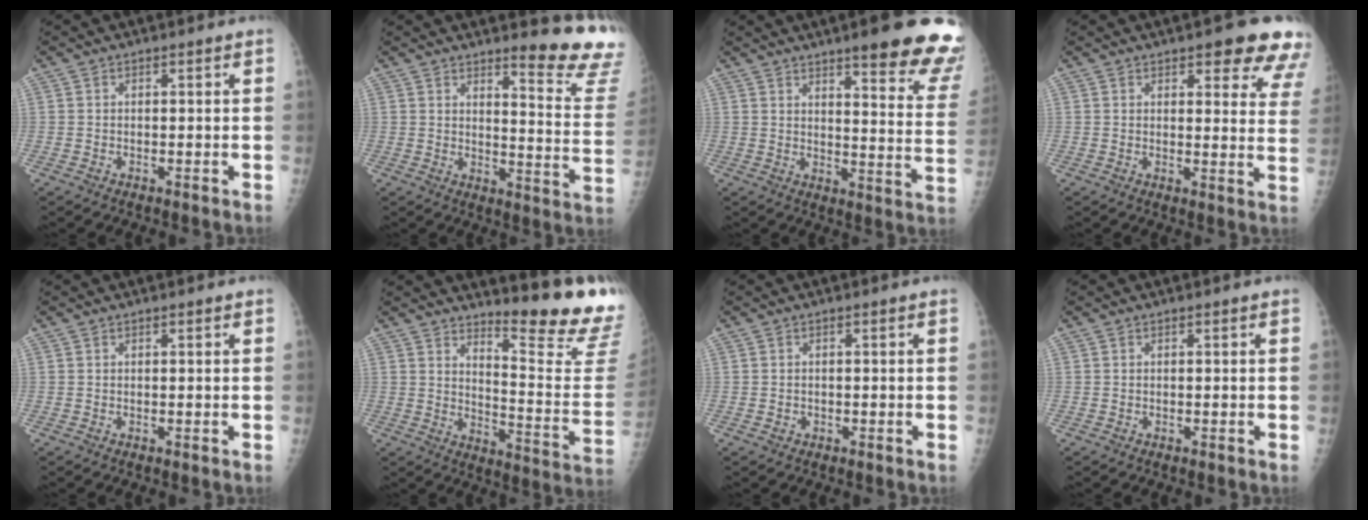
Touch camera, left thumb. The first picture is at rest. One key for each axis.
{"total": 13.5, "fx": 12.3, "fy": 1.1, "fz": 5.7, "tx": -0.048, "ty": -0.149, "tz": 0.136}
{"total": 20.1, "fx": 14.5, "fy": 3.3, "fz": 13.5, "tx": -0.144, "ty": -0.078, "tz": 0.173}
{"total": 12.9, "fx": 8.8, "fy": 4.3, "fz": 8.5, "tx": -0.054, "ty": -0.040, "tz": 0.087}
{"total": 0.0}
{"total": 16.7, "fx": 15.0, "fy": 0.2, "fz": 7.3, "tx": -0.084, "ty": -0.191, "tz": 0.195}
{"total": 0.9, "fx": -0.5, "fy": 0.8, "fz": 0.1, "tx": 0.004, "ty": 0.005, "tz": -0.005}
{"total": 0.0}